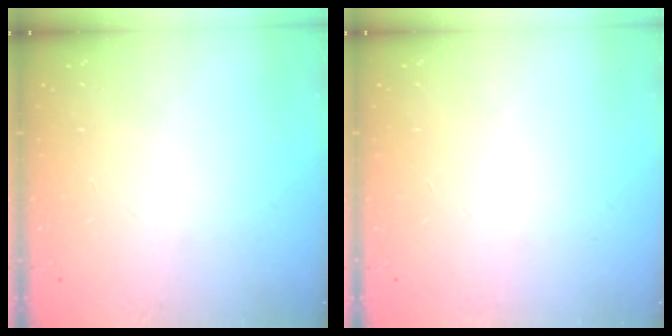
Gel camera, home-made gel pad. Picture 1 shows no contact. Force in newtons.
{"total": 1.6, "press": 1.6, "slide": 0.1}